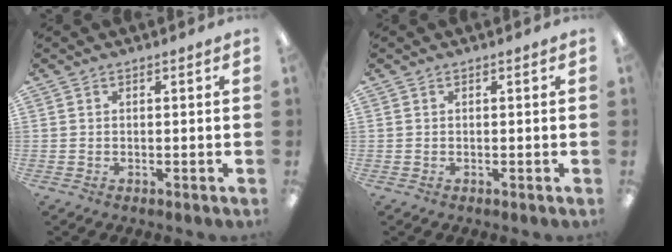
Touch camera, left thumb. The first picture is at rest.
{"total": 0.0}